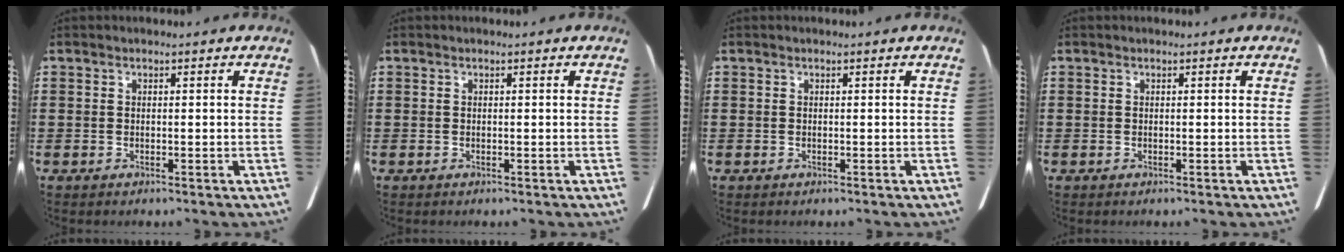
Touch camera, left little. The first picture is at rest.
{"total": 0.0}
{"total": 0.0}
{"total": 0.0}